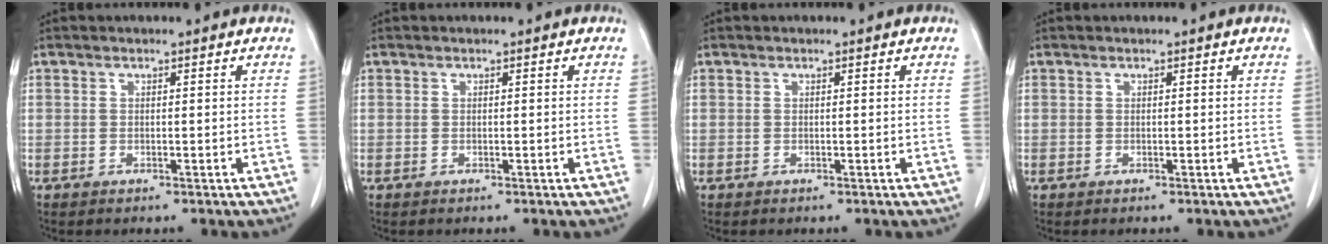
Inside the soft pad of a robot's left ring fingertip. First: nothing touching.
{"total": 0.0}
{"total": 0.0}
{"total": 0.0}